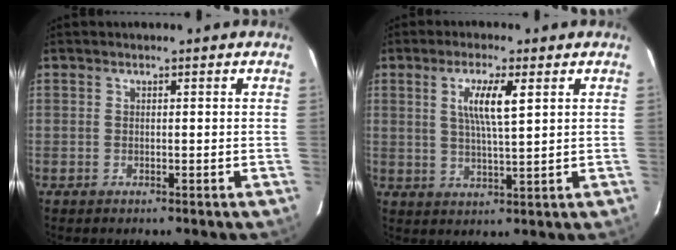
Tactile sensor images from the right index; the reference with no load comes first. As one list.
[{"total": 6.4, "force": [2.2, 0.7, 6.0], "torque": [-0.112, -0.001, 0.040]}]